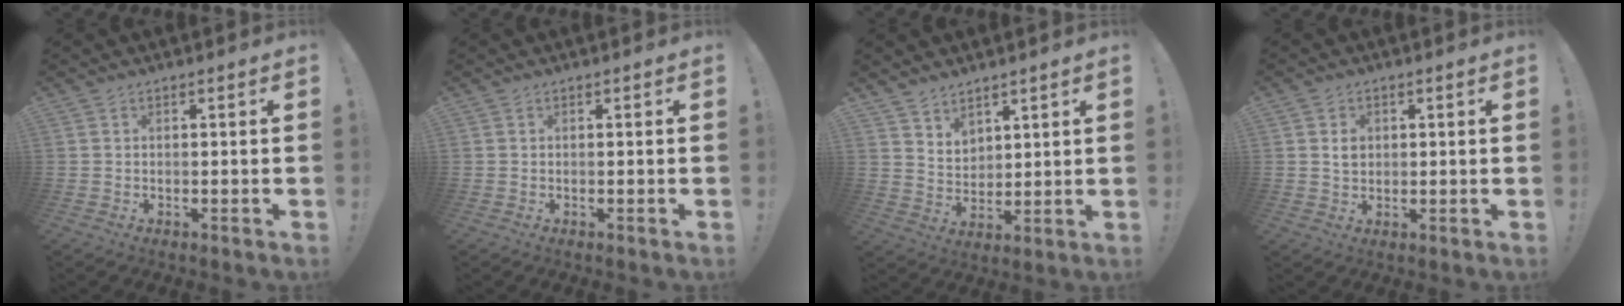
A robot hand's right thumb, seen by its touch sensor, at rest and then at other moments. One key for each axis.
{"total": 0.0}
{"total": 5.8, "fx": 4.8, "fy": 3.3, "fz": 0.0, "tx": -0.001, "ty": -0.051, "tz": 0.093}
{"total": 3.3, "fx": 0.8, "fy": 2.9, "fz": 1.5, "tx": -0.016, "ty": -0.001, "tz": 0.012}